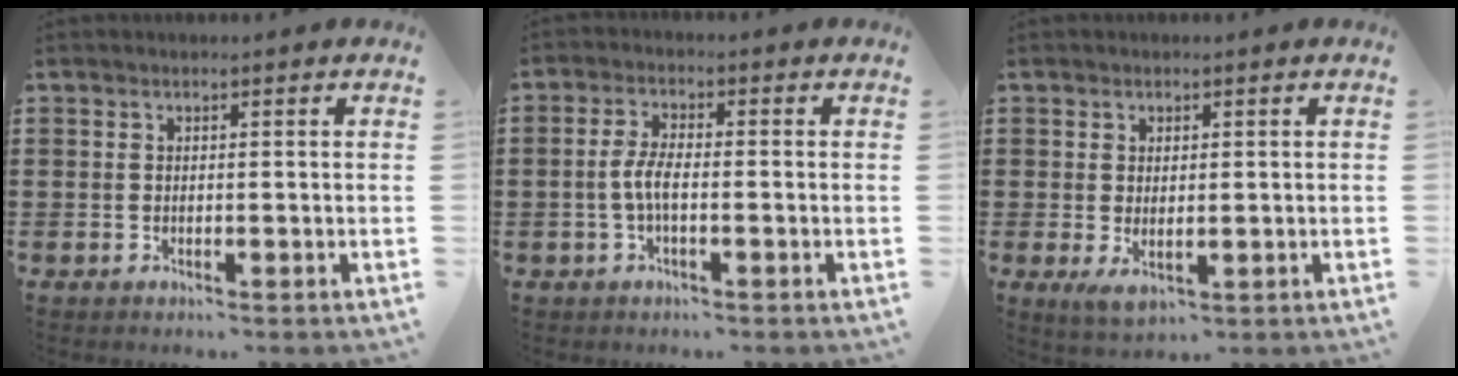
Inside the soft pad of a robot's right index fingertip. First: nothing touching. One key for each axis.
{"total": 3.9, "fx": -0.9, "fy": 1.2, "fz": 3.6, "tx": -0.095, "ty": -0.006, "tz": -0.027}
{"total": 2.3, "fx": 0.1, "fy": 1.4, "fz": 1.8, "tx": -0.044, "ty": -0.002, "tz": 0.000}